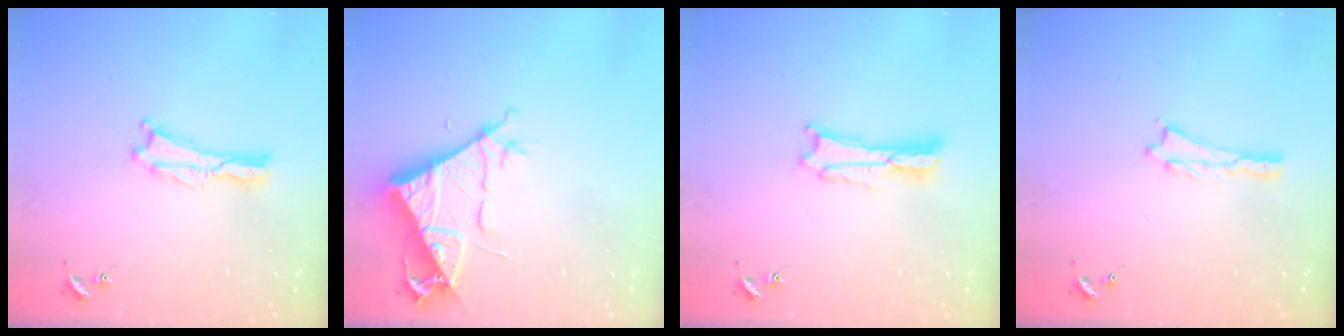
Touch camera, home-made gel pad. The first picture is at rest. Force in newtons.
{"total": 7.1, "press": 7.0, "slide": 0.8}
{"total": 1.8, "press": 1.8, "slide": 0.3}
{"total": 0.0}